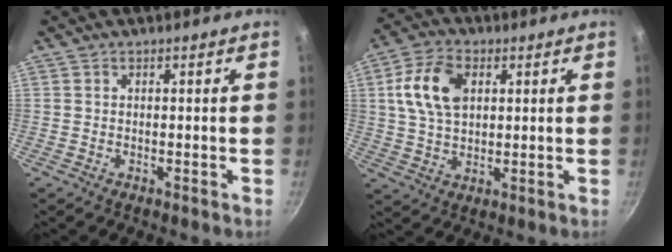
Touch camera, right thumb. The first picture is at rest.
{"total": 11.0, "force": [2.8, 7.1, 7.9], "torque": [-0.138, 0.007, 0.047]}